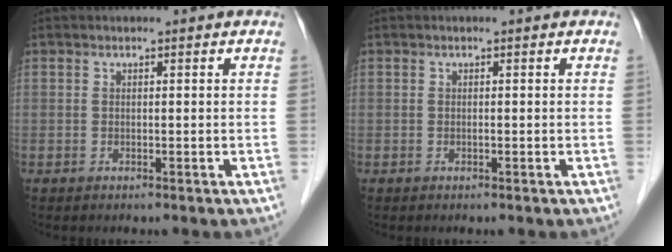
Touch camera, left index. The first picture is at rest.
{"total": 0.0}